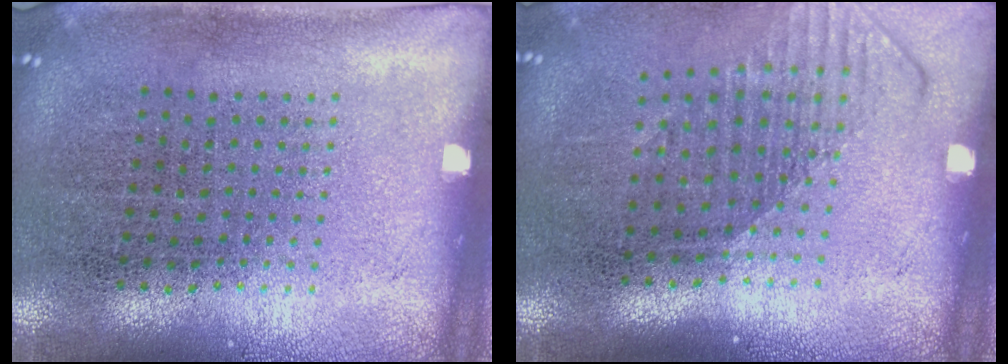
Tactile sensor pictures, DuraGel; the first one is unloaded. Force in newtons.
{"total": 1.6, "press": 1.2, "slide": 1.0}